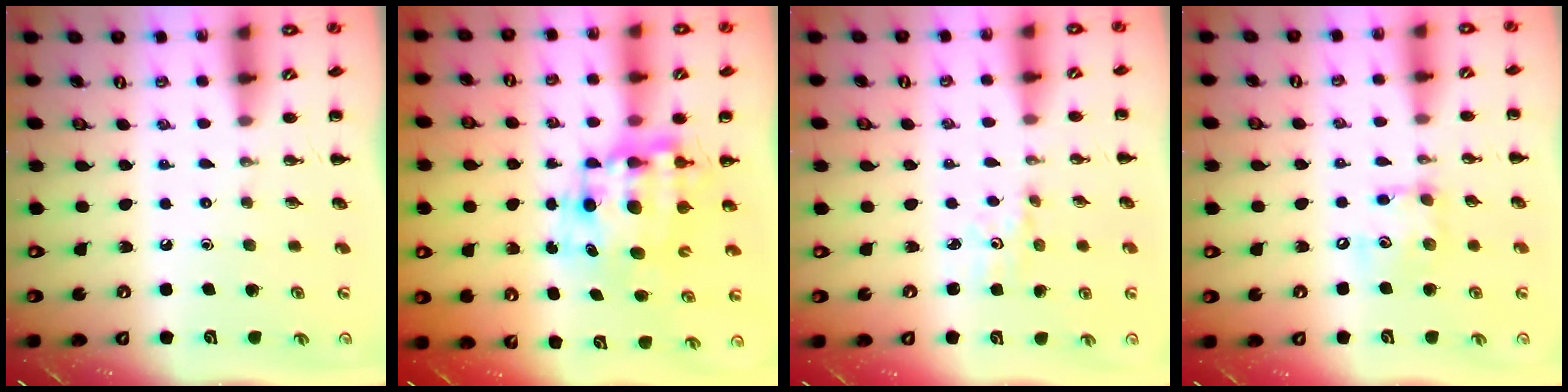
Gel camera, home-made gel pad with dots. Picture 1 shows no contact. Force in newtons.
{"total": 10.1, "press": 9.8, "slide": 2.6}
{"total": 2.4, "press": 2.3, "slide": 0.7}
{"total": 8.8, "press": 8.7, "slide": 1.1}